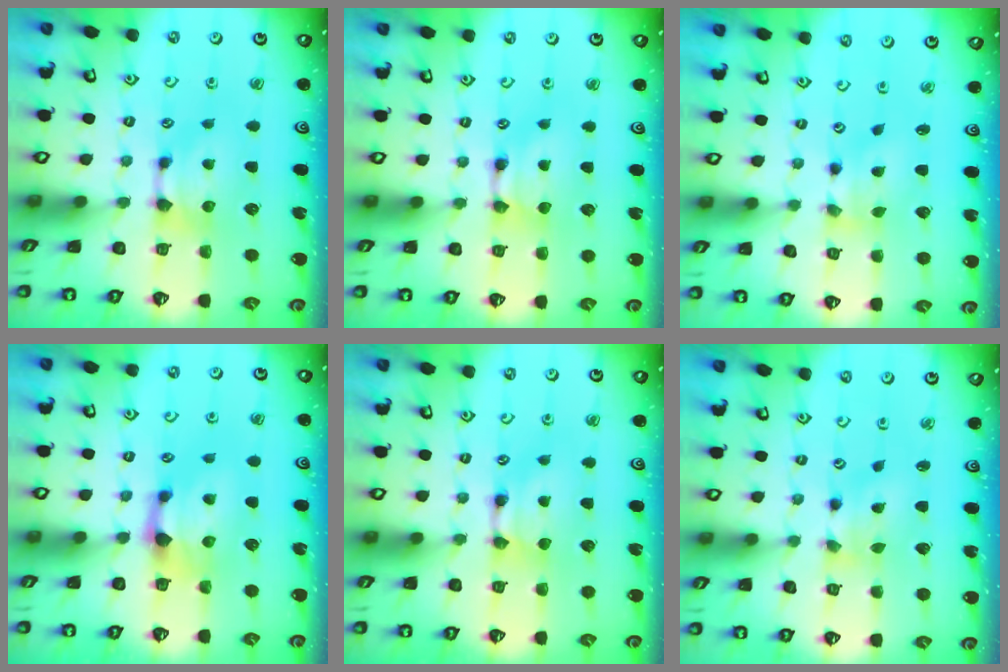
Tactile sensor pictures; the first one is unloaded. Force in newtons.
{"total": 1.5, "press": 1.5, "slide": 0.2}
{"total": 1.9, "press": 1.3, "slide": 1.3}
{"total": 2.1, "press": 1.6, "slide": 1.4}
{"total": 1.5, "press": 1.5, "slide": 0.2}
{"total": 1.4, "press": 0.4, "slide": 1.4}